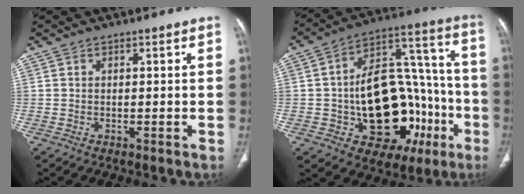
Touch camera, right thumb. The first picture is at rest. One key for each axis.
{"total": 27.9, "fx": -7.2, "fy": 16.9, "fz": 21.0, "tx": -0.270, "ty": 0.049, "tz": -0.084}